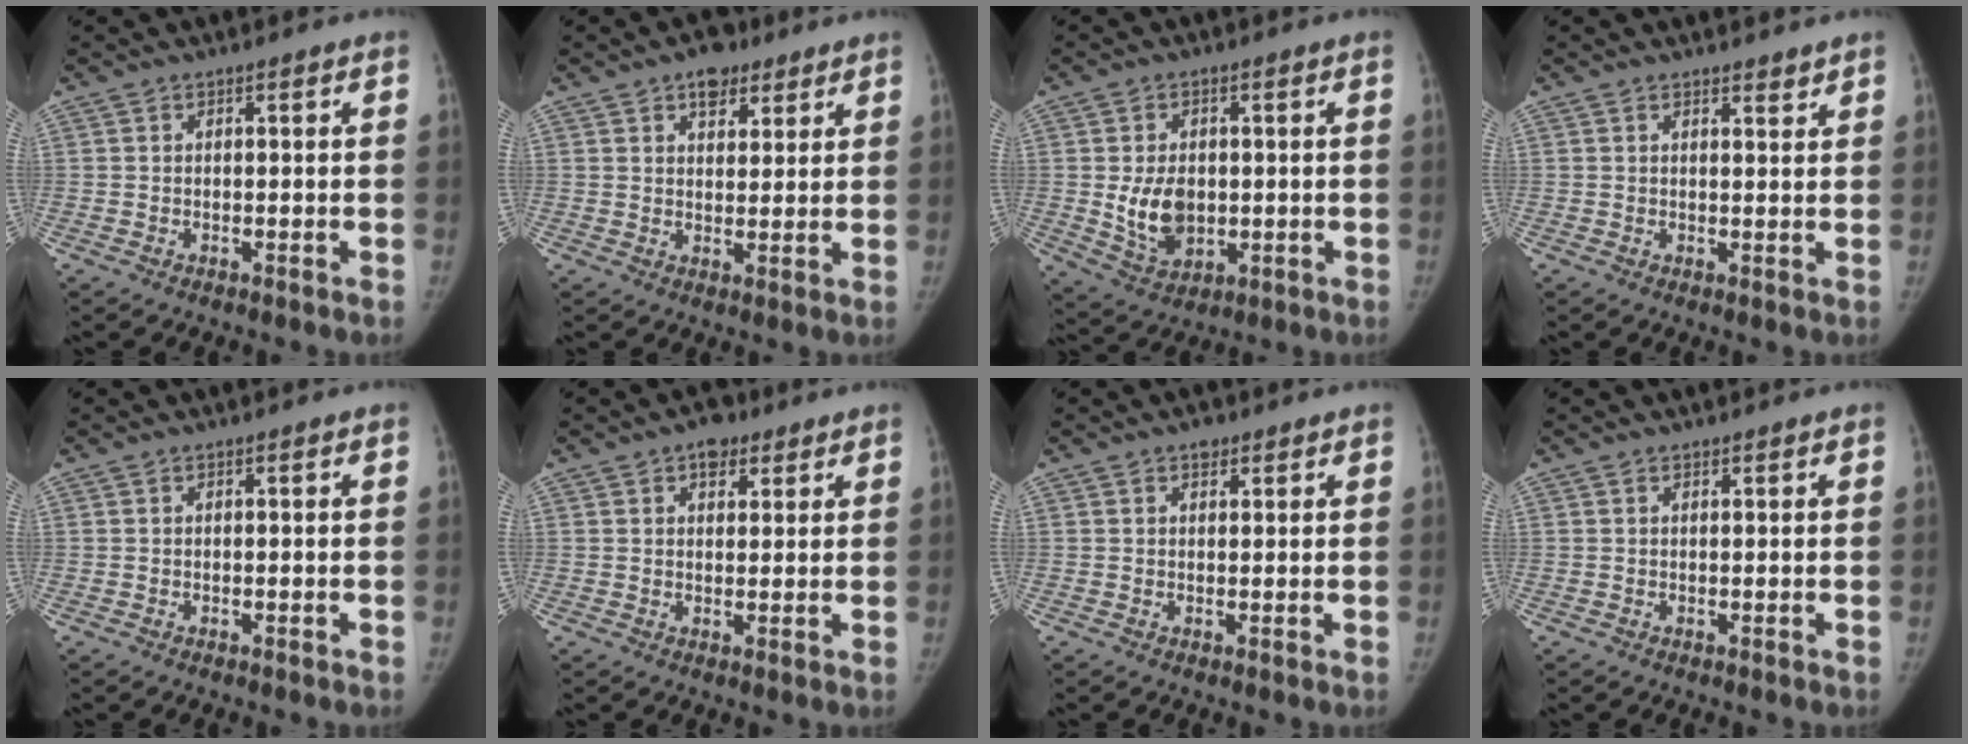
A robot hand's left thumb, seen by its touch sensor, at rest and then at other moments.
{"total": 5.9, "force": [3.6, 3.6, 2.9], "torque": [-0.013, -0.015, 0.053]}
{"total": 8.3, "force": [-0.2, 5.8, 5.9], "torque": [-0.081, -0.011, 0.011]}
{"total": 1.8, "force": [1.6, 0.5, 0.5], "torque": [0.002, -0.013, 0.023]}
{"total": 0.0}
{"total": 4.4, "force": [2.5, 2.9, 2.2], "torque": [-0.006, -0.007, 0.034]}
{"total": 1.8, "force": [1.1, 1.2, 0.8], "torque": [0.001, -0.004, 0.014]}
{"total": 0.0}